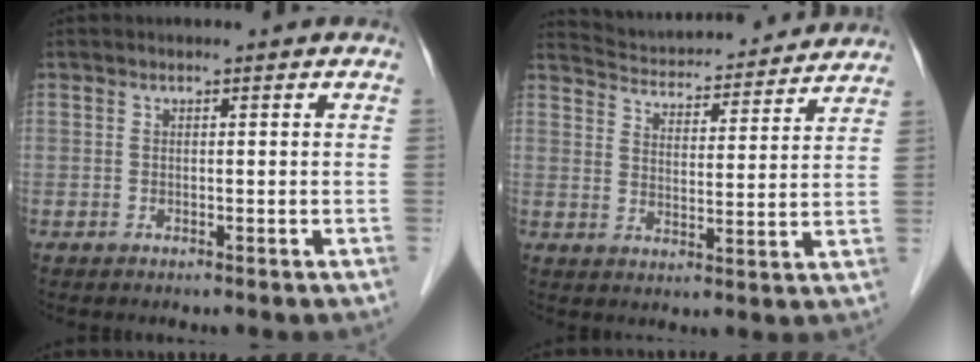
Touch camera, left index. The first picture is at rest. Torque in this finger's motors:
{"motor_torque": [-0.74, -1.15, 0.09, 0.03]}